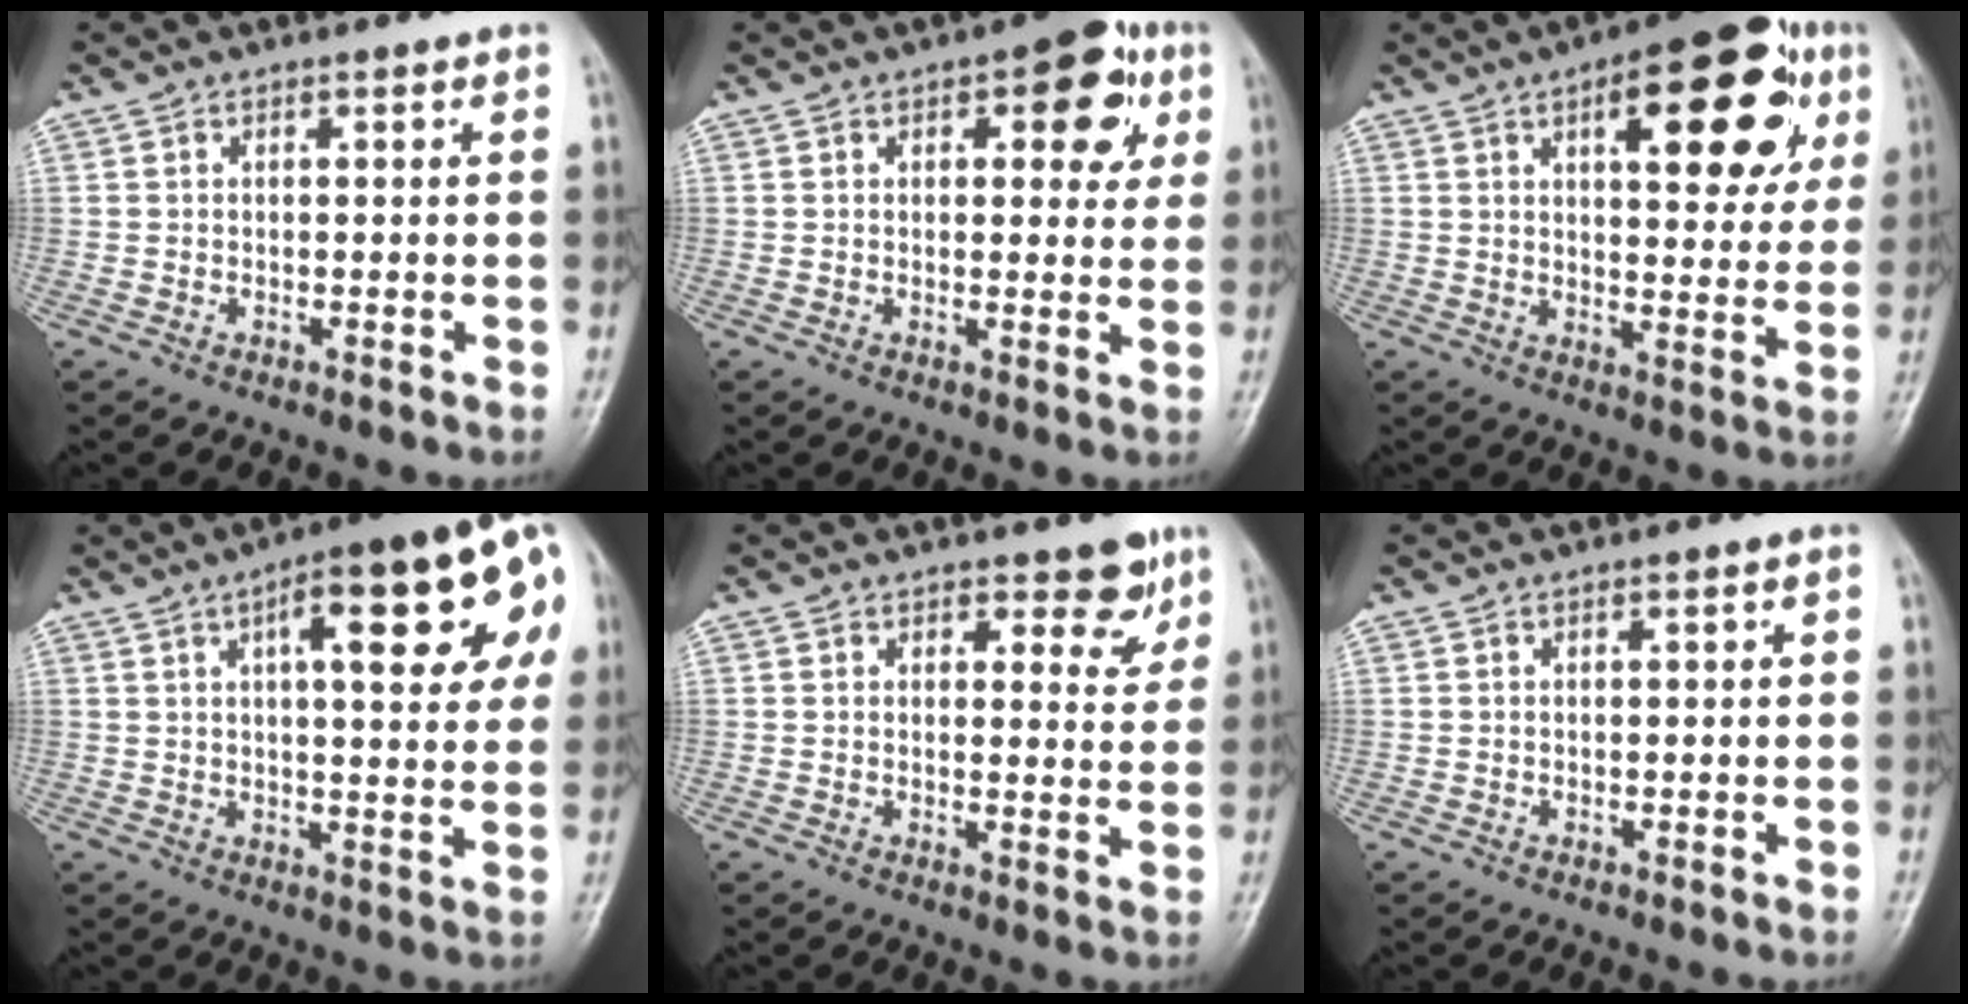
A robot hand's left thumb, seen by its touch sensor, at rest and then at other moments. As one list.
[{"total": 9.6, "force": [3.8, 4.6, 7.5], "torque": [-0.053, -0.003, 0.038]}, {"total": 19.1, "force": [7.7, 8.0, 15.5], "torque": [-0.159, -0.004, 0.097]}, {"total": 19.8, "force": [6.8, 6.1, 17.6], "torque": [-0.212, 0.009, 0.079]}, {"total": 5.2, "force": [3.4, 2.5, 3.0], "torque": [-0.008, -0.020, 0.040]}, {"total": 0.6, "force": [-0.1, 0.2, 0.6], "torque": [-0.009, 0.001, 0.001]}]